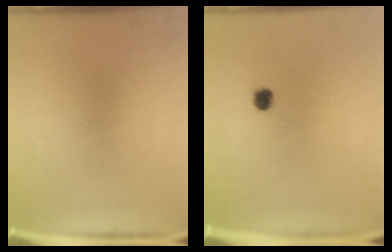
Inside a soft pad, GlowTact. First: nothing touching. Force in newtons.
{"total": 2.0}